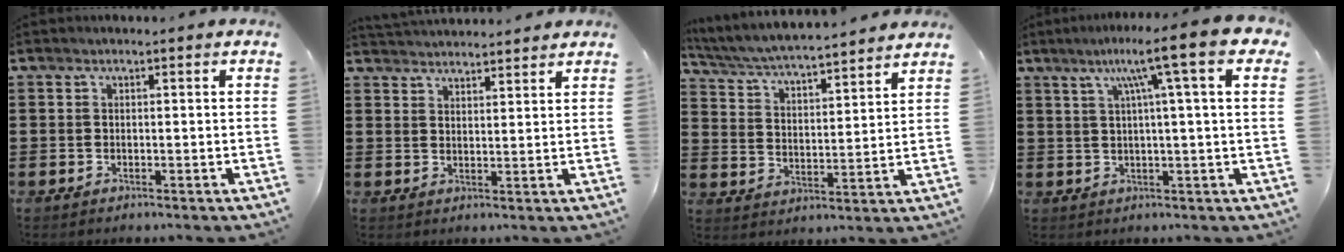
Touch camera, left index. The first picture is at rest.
{"total": 2.9, "force": [2.9, 0.0, 0.0], "torque": [-0.009, -0.008, 0.056]}
{"total": 5.0, "force": [4.8, -0.2, 1.3], "torque": [-0.049, -0.037, 0.077]}
{"total": 10.3, "force": [4.4, -0.5, 9.2], "torque": [-0.178, -0.004, 0.064]}